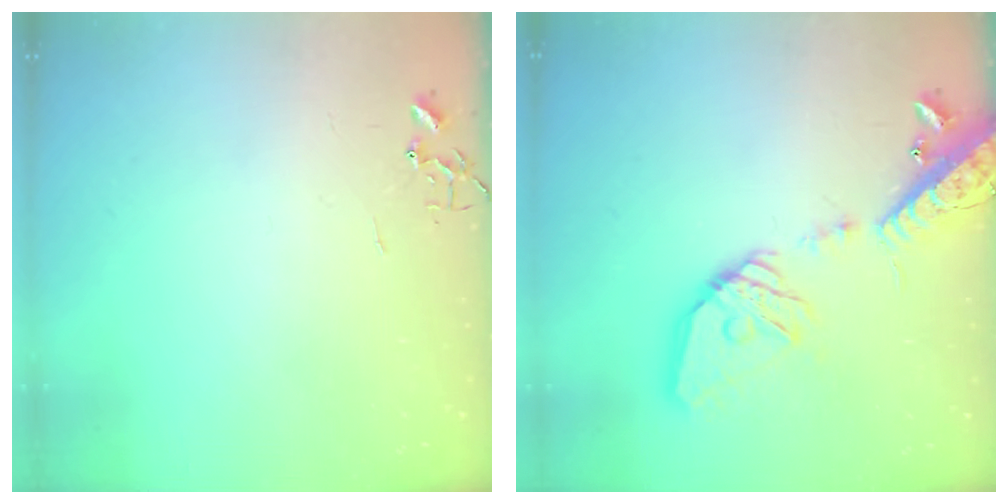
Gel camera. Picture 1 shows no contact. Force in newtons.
{"total": 21.3, "press": 20.9, "slide": 3.7}